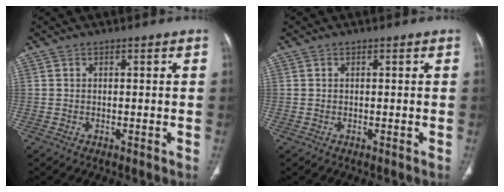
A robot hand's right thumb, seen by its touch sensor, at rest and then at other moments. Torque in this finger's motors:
{"motor_torque": [-0.11, 0.37, 0.06, -0.12, -0.01]}